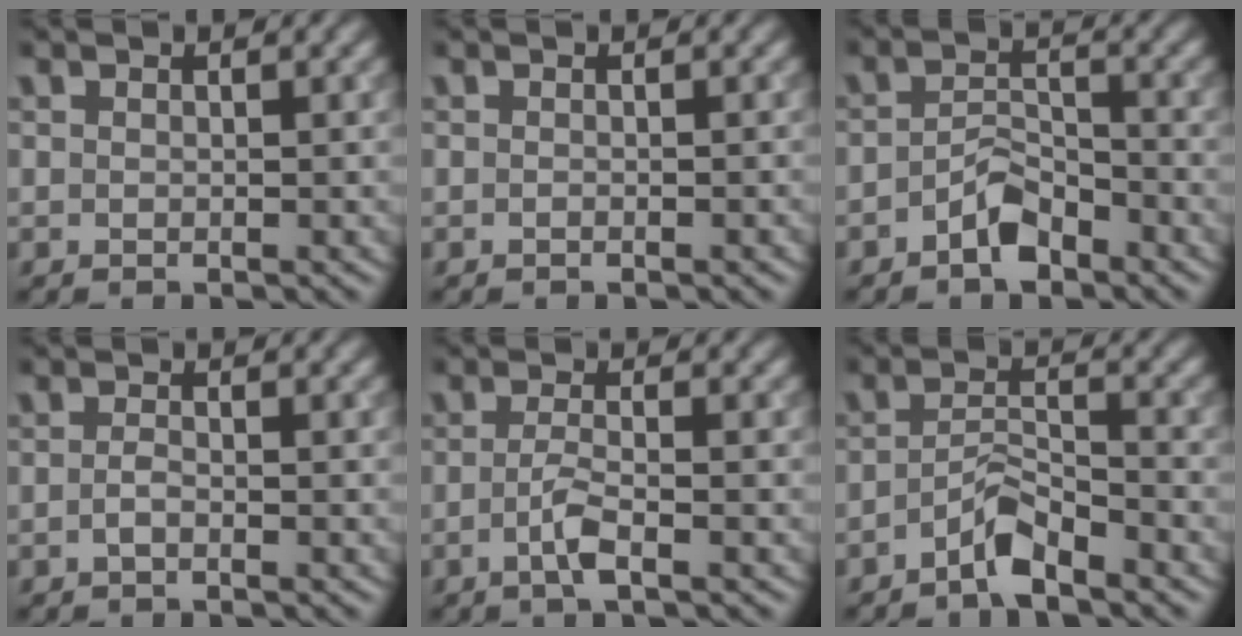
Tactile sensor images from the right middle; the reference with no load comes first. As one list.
[{"total": 0.5, "force": [-0.4, 0.1, 0.4], "torque": [-0.004, 0.000, -0.005]}, {"total": 3.0, "force": [-2.0, 1.3, 1.8], "torque": [-0.030, 0.008, -0.040]}, {"total": 0.9, "force": [-0.4, 0.3, 0.8], "torque": [-0.018, -0.001, -0.009]}, {"total": 2.3, "force": [-0.9, 0.5, 2.1], "torque": [-0.043, 0.000, -0.022]}, {"total": 2.8, "force": [-2.1, 0.6, 1.8], "torque": [-0.034, 0.009, -0.045]}]